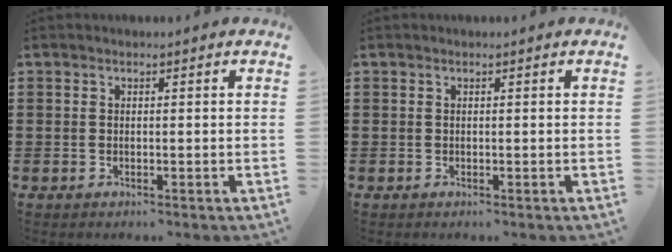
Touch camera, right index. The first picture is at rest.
{"total": 0.0}